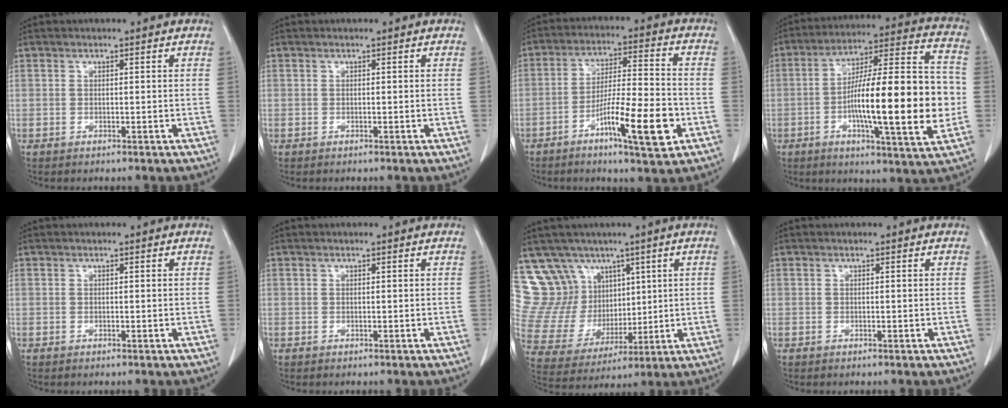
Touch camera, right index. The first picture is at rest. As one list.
[{"total": 0.0}, {"total": 12.2, "force": [-5.0, 1.3, 11.0], "torque": [-0.186, -0.004, -0.082]}, {"total": 22.1, "force": [-3.4, 2.9, 21.6], "torque": [-0.321, 0.015, -0.050]}, {"total": 0.0}, {"total": 0.0}, {"total": 13.3, "force": [8.5, 9.8, 3.0], "torque": [-0.076, 0.049, 0.186]}, {"total": 0.0}]